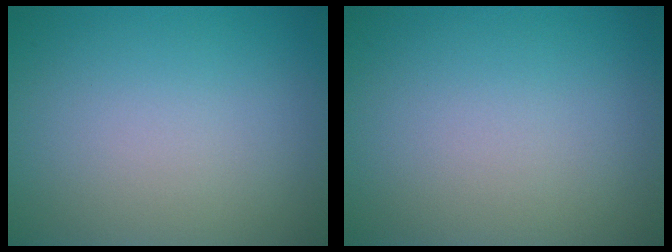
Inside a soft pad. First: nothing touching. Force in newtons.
{"total": 0.0}